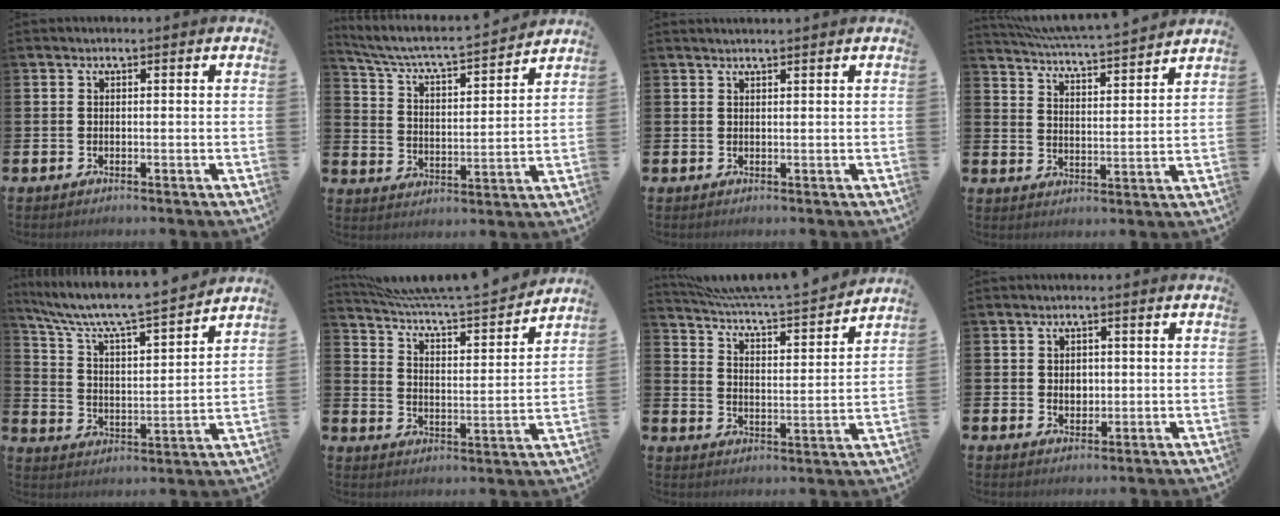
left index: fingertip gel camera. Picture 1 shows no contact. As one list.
[{"total": 5.8, "force": [5.4, 0.7, 2.0], "torque": [-0.069, -0.048, 0.085]}, {"total": 0.9, "force": [0.9, -0.1, 0.2], "torque": [0.000, -0.002, 0.017]}, {"total": 5.9, "force": [5.8, -0.3, 0.9], "torque": [-0.046, -0.049, 0.100]}, {"total": 7.6, "force": [7.0, 0.6, 2.9], "torque": [-0.089, -0.053, 0.113]}, {"total": 7.3, "force": [7.2, 0.0, 1.6], "torque": [-0.065, -0.063, 0.121]}, {"total": 6.5, "force": [6.3, -0.1, 1.3], "torque": [-0.057, -0.059, 0.105]}, {"total": 1.9, "force": [0.5, 1.6, 1.0], "torque": [-0.004, 0.002, 0.004]}]